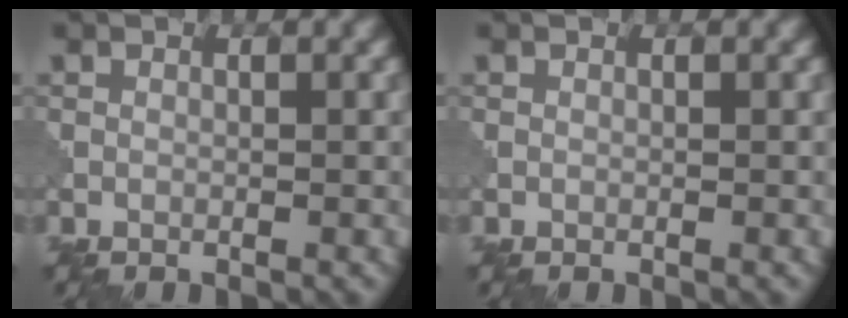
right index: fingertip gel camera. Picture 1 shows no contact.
{"total": 0.0}